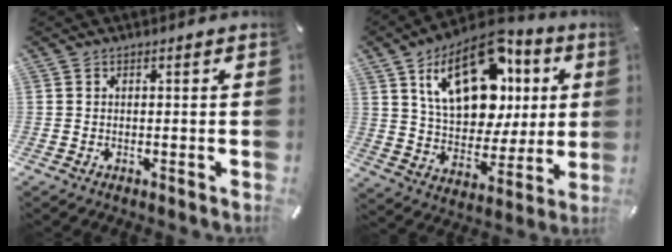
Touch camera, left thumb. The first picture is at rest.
{"total": 22.4, "force": [8.5, 14.3, 14.9], "torque": [-0.239, -0.036, 0.149]}